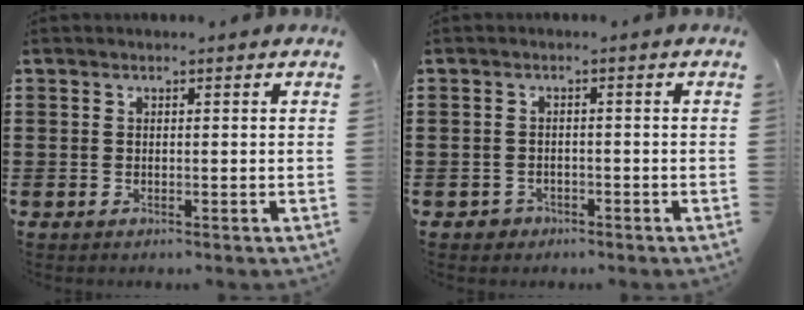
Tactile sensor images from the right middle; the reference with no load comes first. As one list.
[{"total": 1.6, "force": [-1.3, 0.9, 0.1], "torque": [-0.006, 0.001, -0.031]}]